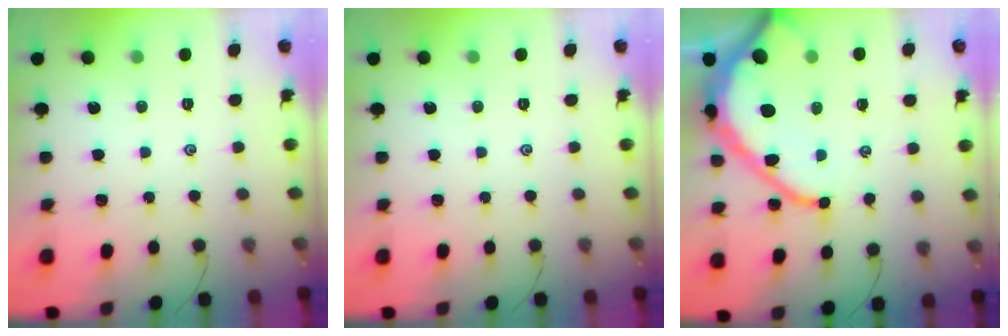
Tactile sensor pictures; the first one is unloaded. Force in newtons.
{"total": 0.0}
{"total": 19.5, "press": 19.4, "slide": 1.8}